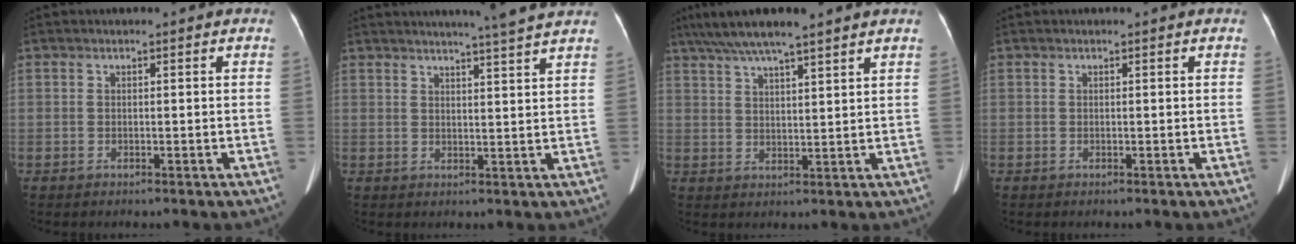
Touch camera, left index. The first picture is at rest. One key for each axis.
{"total": 7.7, "fx": 6.8, "fy": -1.4, "fz": 3.4, "tx": -0.047, "ty": 0.002, "tz": 0.075}
{"total": 9.5, "fx": 7.7, "fy": -0.1, "fz": 5.5, "tx": -0.100, "ty": 0.031, "tz": 0.122}
{"total": 0.0}